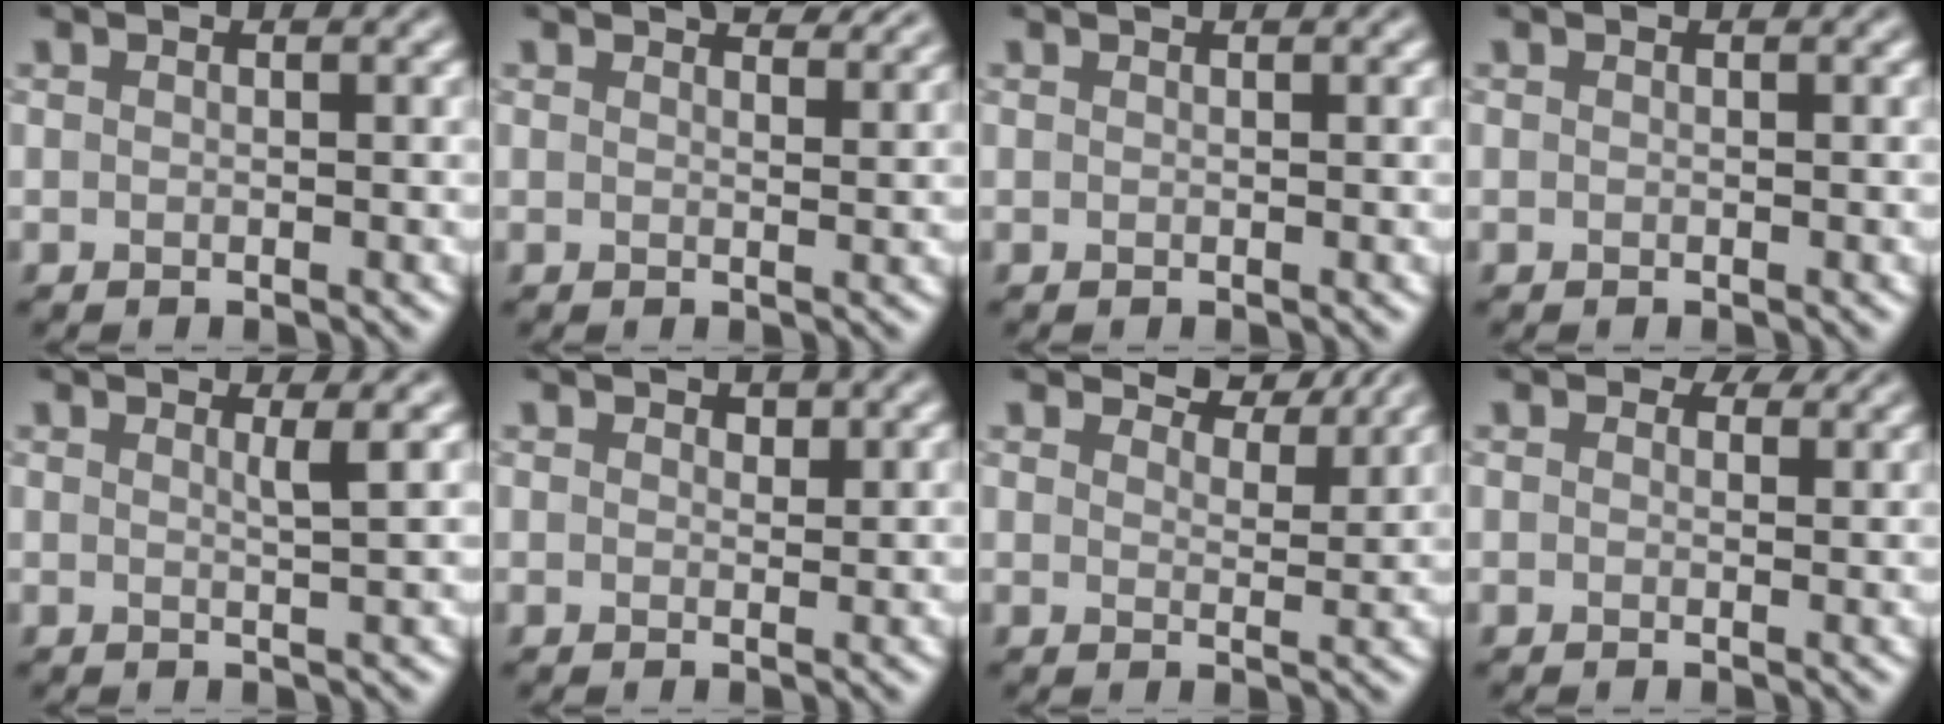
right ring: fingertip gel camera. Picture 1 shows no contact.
{"total": 2.7, "force": [2.4, 0.6, 1.1], "torque": [-0.010, 0.000, 0.031]}
{"total": 0.0}
{"total": 0.0}
{"total": 1.5, "force": [0.6, 0.4, 1.3], "torque": [-0.010, -0.002, 0.004]}
{"total": 0.8, "force": [0.6, 0.5, 0.3], "torque": [-0.003, -0.001, 0.011]}
{"total": 4.1, "force": [3.7, 1.0, 1.4], "torque": [-0.031, 0.000, 0.047]}
{"total": 1.7, "force": [1.2, 0.9, 0.8], "torque": [-0.012, -0.003, 0.010]}